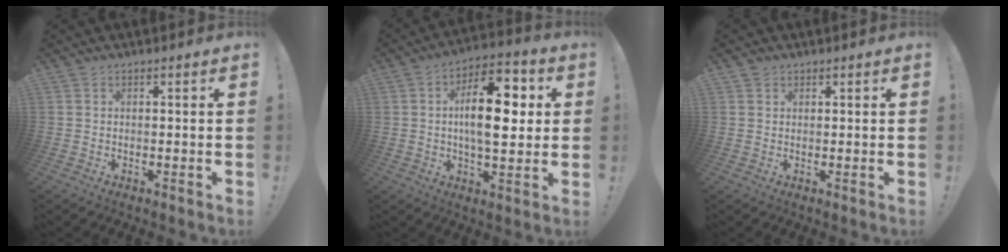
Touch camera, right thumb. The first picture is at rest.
{"total": 17.3, "force": [2.0, 8.3, 15.0], "torque": [-0.223, 0.003, 0.026]}
{"total": 1.3, "force": [0.8, 0.9, 0.2], "torque": [0.000, -0.001, 0.016]}